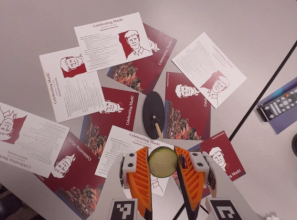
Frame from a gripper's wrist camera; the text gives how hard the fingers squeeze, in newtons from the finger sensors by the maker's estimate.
{"total": 12.9, "left": 13.2, "right": 12.5}